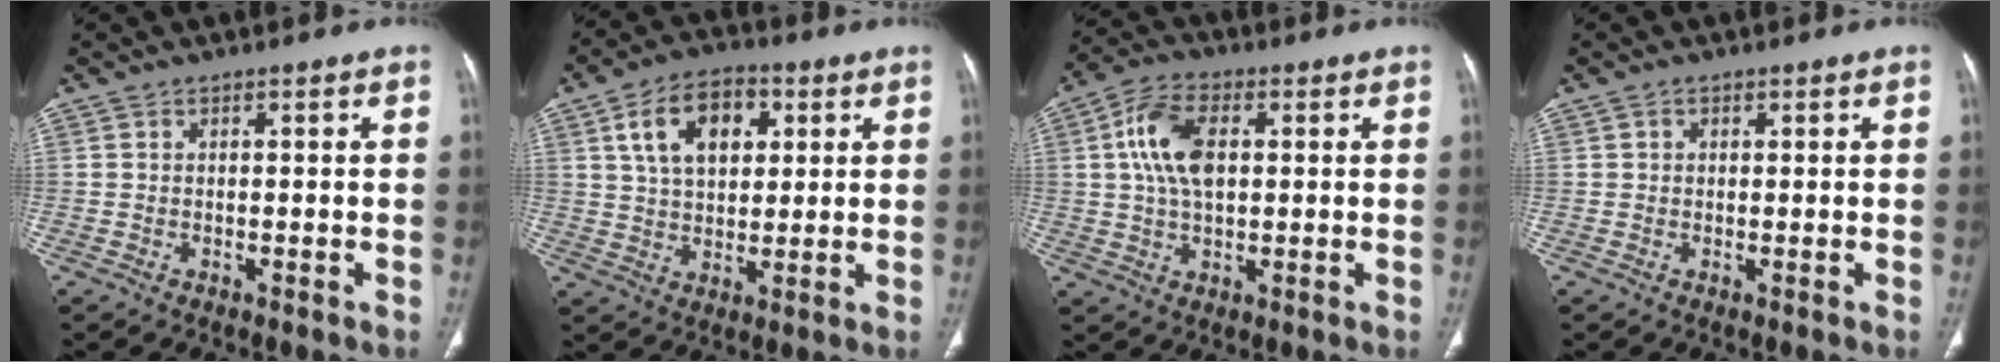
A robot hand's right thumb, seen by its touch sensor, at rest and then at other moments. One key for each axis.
{"total": 12.1, "fx": 4.2, "fy": 7.6, "fz": 8.4, "tx": -0.116, "ty": 0.000, "tz": 0.069}
{"total": 10.3, "fx": 1.9, "fy": 6.0, "fz": 8.2, "tx": -0.156, "ty": 0.010, "tz": 0.032}
{"total": 0.8, "fx": 0.2, "fy": 0.8, "fz": 0.2, "tx": 0.002, "ty": 0.001, "tz": 0.002}